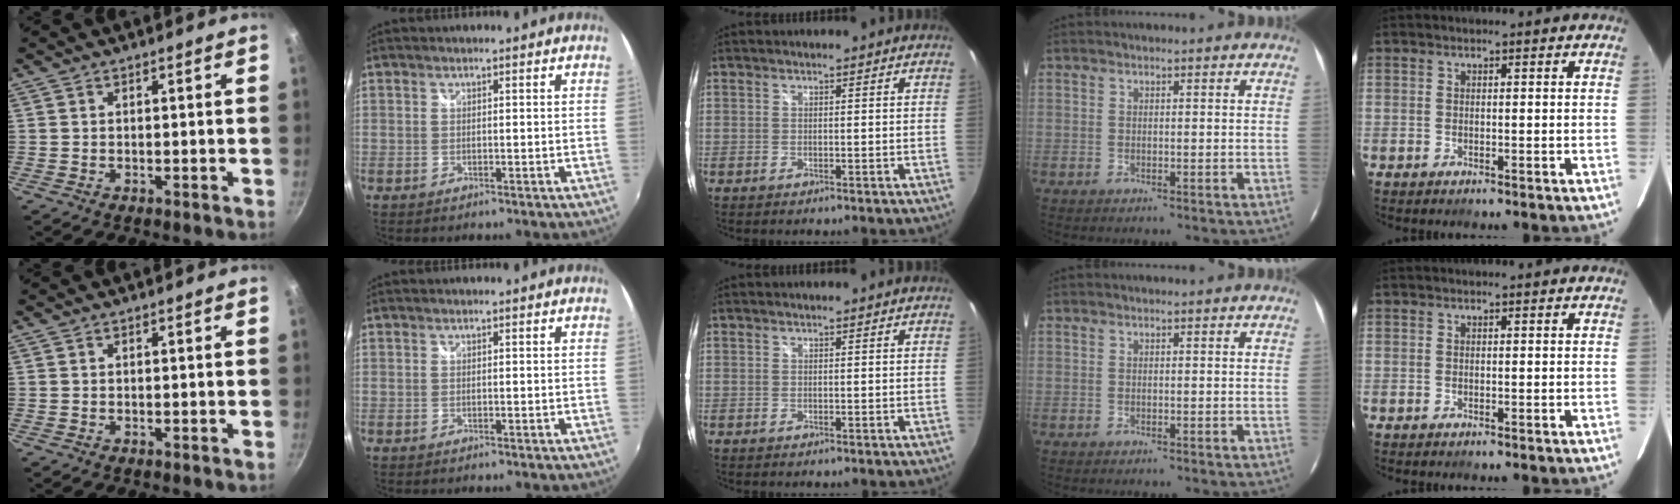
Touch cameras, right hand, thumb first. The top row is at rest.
{}